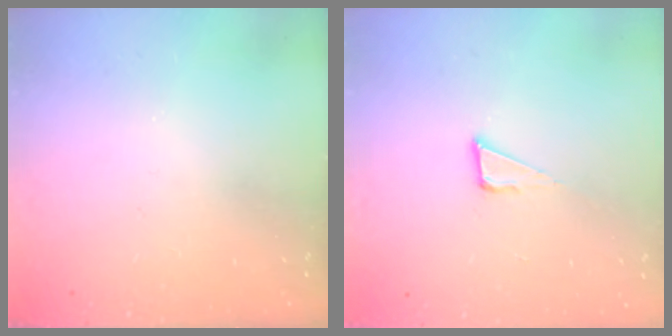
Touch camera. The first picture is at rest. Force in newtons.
{"total": 5.1, "press": 5.0, "slide": 0.9}